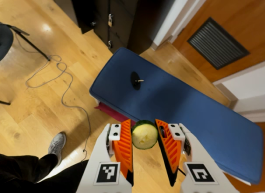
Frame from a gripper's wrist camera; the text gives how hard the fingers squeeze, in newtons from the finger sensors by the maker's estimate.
{"total": 8.6, "left": 8.8, "right": 8.4}